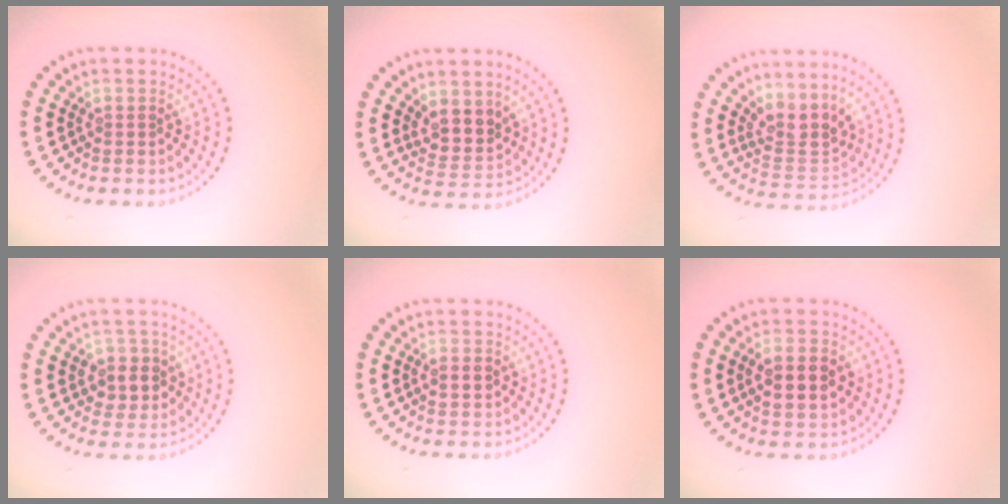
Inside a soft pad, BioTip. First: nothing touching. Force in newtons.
{"total": 3.0, "press": 2.5, "slide": 1.6}
{"total": 3.4, "press": 2.5, "slide": 2.2}
{"total": 2.8, "press": 2.7, "slide": 0.8}
{"total": 2.1, "press": 2.1, "slide": 0.2}
{"total": 3.5, "press": 3.5, "slide": 0.2}